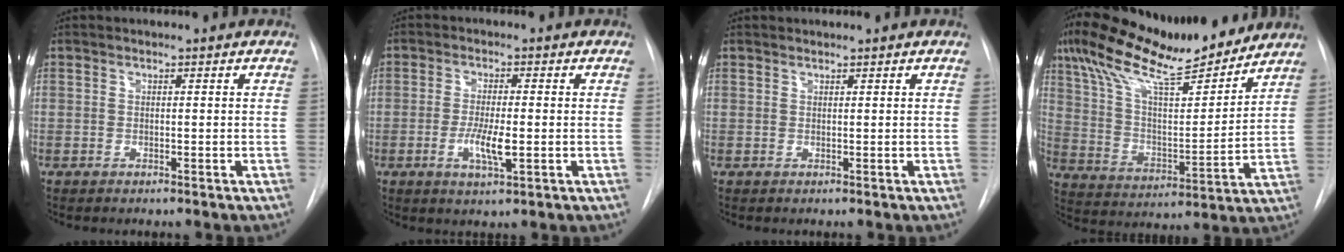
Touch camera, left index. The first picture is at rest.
{"total": 4.9, "force": [-1.2, 0.9, 4.7], "torque": [-0.092, -0.008, -0.018]}
{"total": 0.5, "force": [0.5, 0.0, -0.1], "torque": [-0.003, 0.007, 0.012]}
{"total": 20.0, "force": [16.1, 3.5, 11.3], "torque": [-0.203, 0.020, 0.278]}